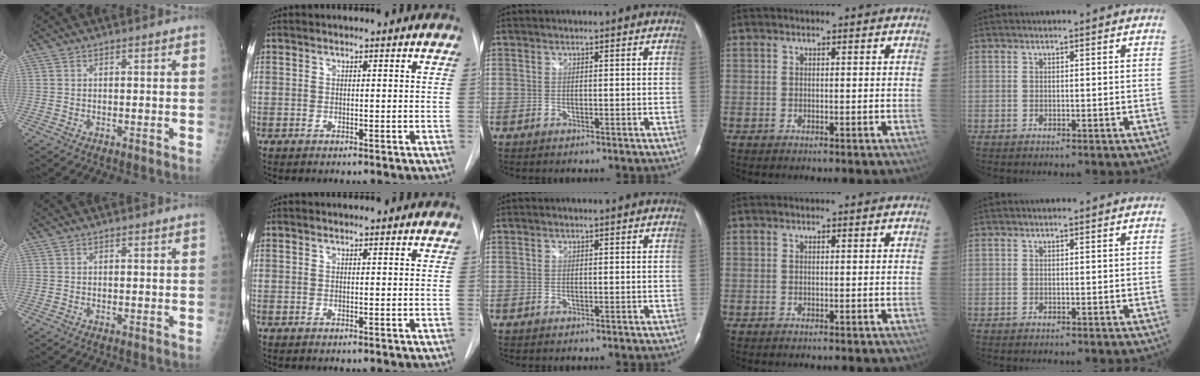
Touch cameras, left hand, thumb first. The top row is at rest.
{}